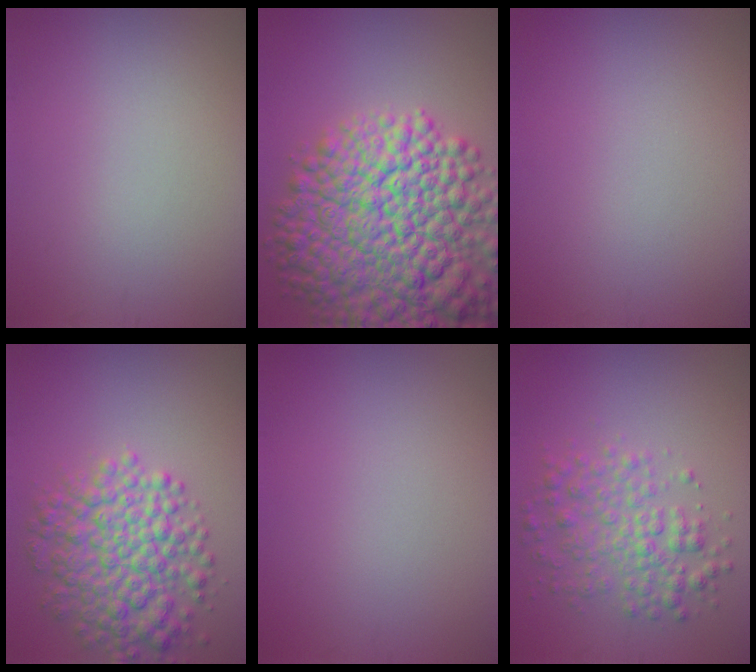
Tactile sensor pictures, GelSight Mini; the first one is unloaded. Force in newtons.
{"total": 14.8, "press": 14.8, "slide": 0.7}
{"total": 0.0}
{"total": 7.1, "press": 7.1, "slide": 0.2}
{"total": 0.0}
{"total": 4.0, "press": 4.0, "slide": 0.1}